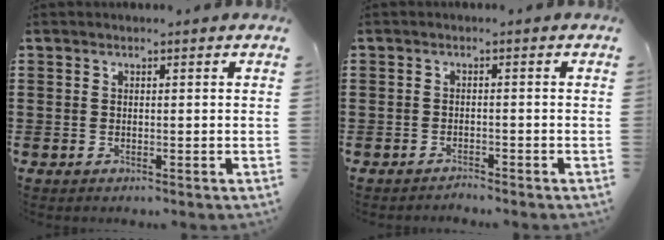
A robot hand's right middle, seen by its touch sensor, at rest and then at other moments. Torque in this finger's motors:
{"motor_torque": [-0.51, 0.18, -0.03, -0.05]}